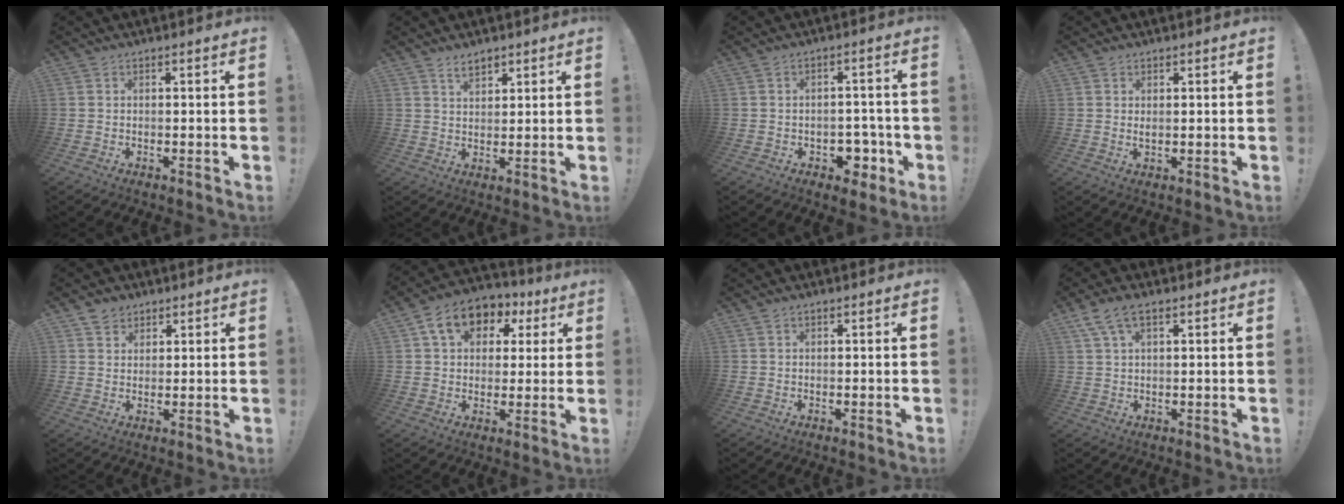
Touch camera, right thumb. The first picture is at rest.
{"total": 4.2, "force": [3.3, 2.0, 1.7], "torque": [-0.013, -0.021, 0.057]}
{"total": 7.4, "force": [-3.0, 5.6, 3.9], "torque": [-0.029, 0.023, -0.046]}
{"total": 1.2, "force": [0.9, 0.5, 0.7], "torque": [0.002, -0.005, 0.013]}
{"total": 4.3, "force": [2.9, 3.2, 0.1], "torque": [0.000, -0.014, 0.055]}
{"total": 12.3, "force": [5.2, 9.1, 6.5], "torque": [-0.097, -0.013, 0.099]}
{"total": 0.8, "force": [0.6, 0.5, 0.4], "torque": [-0.007, 0.001, 0.011]}
{"total": 6.6, "force": [3.6, 2.9, 4.7], "torque": [-0.090, 0.000, 0.070]}